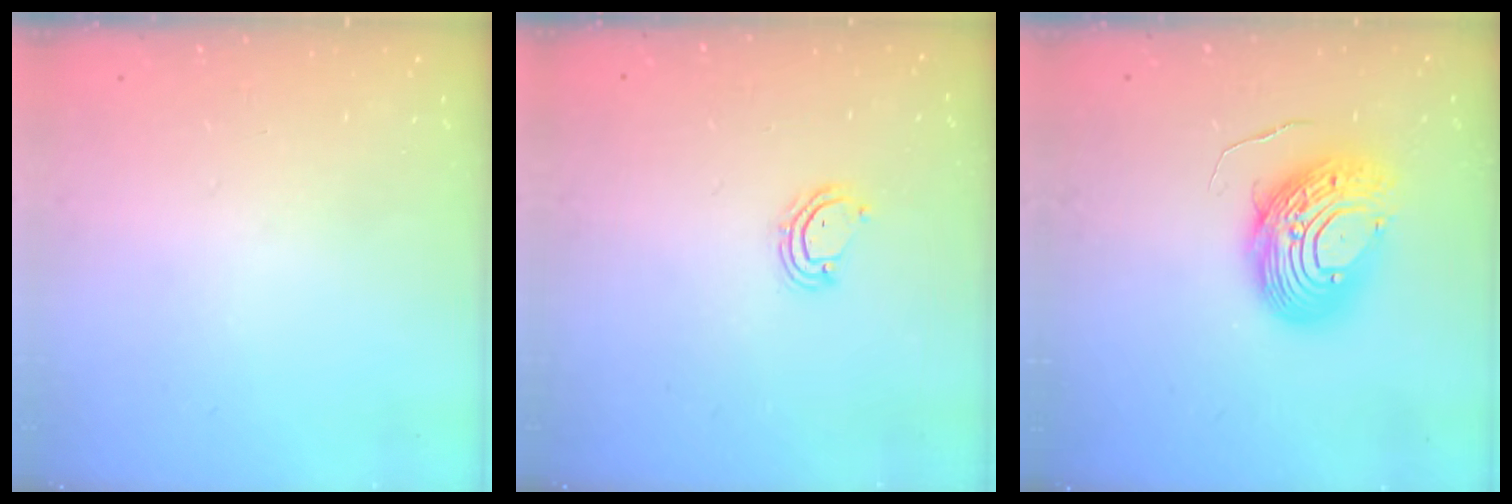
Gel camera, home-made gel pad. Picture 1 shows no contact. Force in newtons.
{"total": 4.6, "press": 4.6, "slide": 0.3}
{"total": 12.5, "press": 12.4, "slide": 1.3}